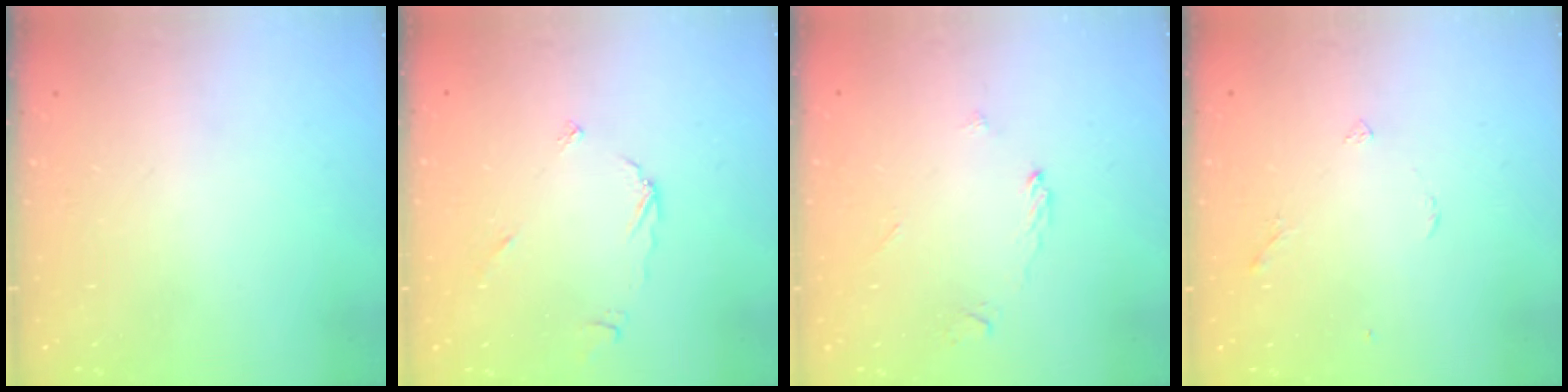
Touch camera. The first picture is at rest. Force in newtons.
{"total": 3.4, "press": 3.4, "slide": 0.3}
{"total": 2.2, "press": 2.2, "slide": 0.3}
{"total": 3.3, "press": 3.2, "slide": 0.7}